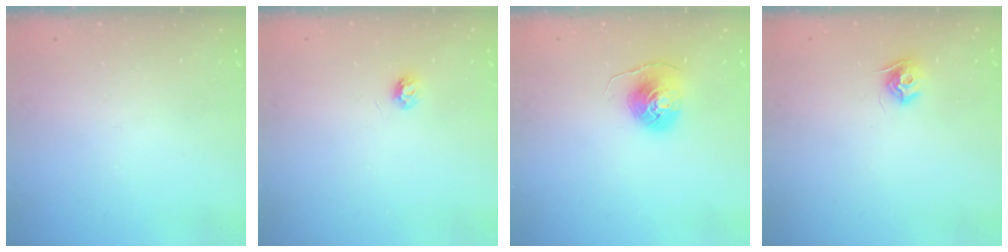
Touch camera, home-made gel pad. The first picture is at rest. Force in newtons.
{"total": 4.3, "press": 4.3, "slide": 0.5}
{"total": 8.1, "press": 8.1, "slide": 0.4}
{"total": 8.2, "press": 8.2, "slide": 0.1}